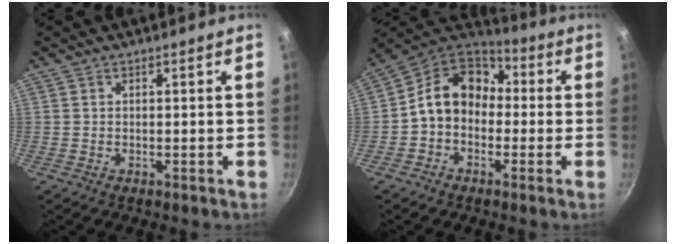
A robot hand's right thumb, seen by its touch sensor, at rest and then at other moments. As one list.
[{"total": 12.6, "force": [-0.4, 9.9, 7.7], "torque": [-0.094, 0.046, -0.031]}]